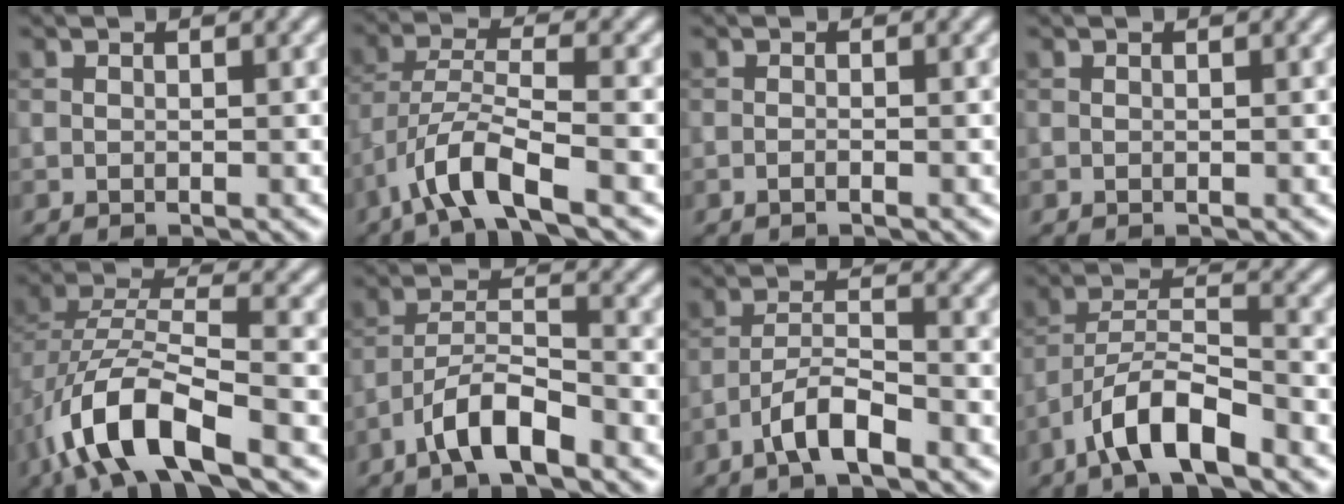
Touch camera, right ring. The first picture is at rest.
{"total": 5.7, "force": [-3.5, 1.4, 4.3], "torque": [-0.083, 0.002, -0.075]}
{"total": 0.7, "force": [-0.3, 0.2, 0.6], "torque": [-0.009, -0.002, -0.011]}
{"total": 0.0}
{"total": 9.7, "force": [-5.0, 3.8, 7.3], "torque": [-0.149, 0.004, -0.100]}
{"total": 5.0, "force": [-3.4, 1.2, 3.4], "torque": [-0.061, 0.010, -0.069]}
{"total": 4.0, "force": [-2.7, 0.8, 2.8], "torque": [-0.055, 0.012, -0.058]}
{"total": 6.1, "force": [-4.1, 1.5, 4.2], "torque": [-0.072, 0.009, -0.077]}